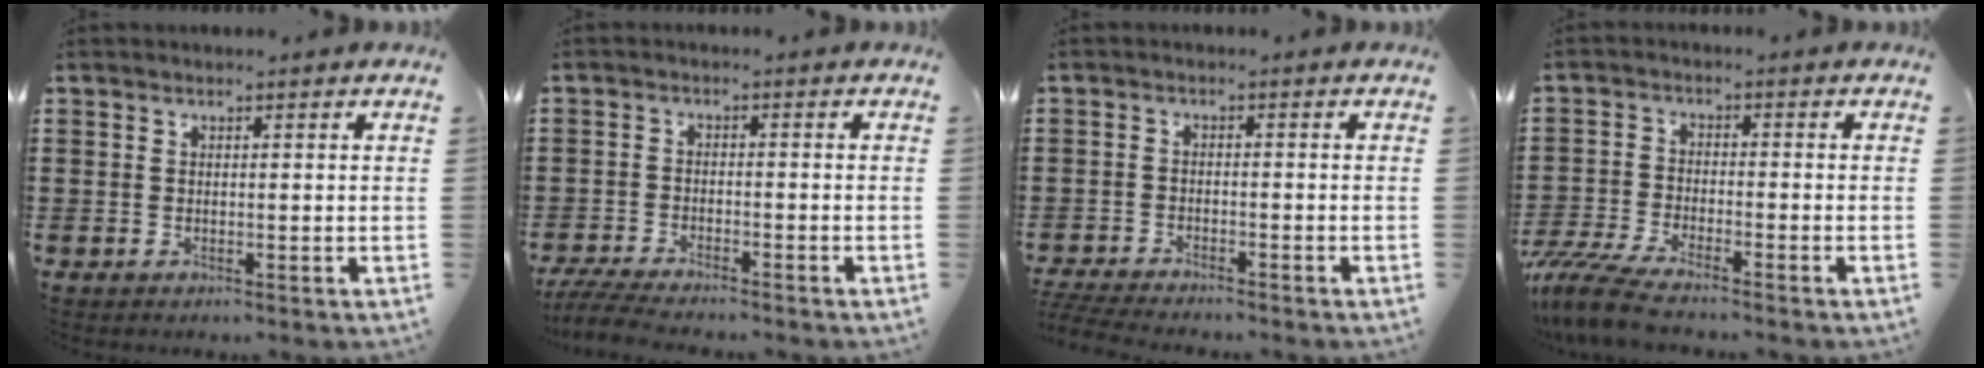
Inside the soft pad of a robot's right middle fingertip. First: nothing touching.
{"total": 4.1, "force": [-3.9, 0.2, 1.4], "torque": [-0.044, -0.012, -0.083]}
{"total": 3.3, "force": [-3.2, 0.1, 0.6], "torque": [-0.026, -0.006, -0.071]}
{"total": 6.2, "force": [-5.5, 0.5, 3.0], "torque": [-0.087, -0.018, -0.113]}